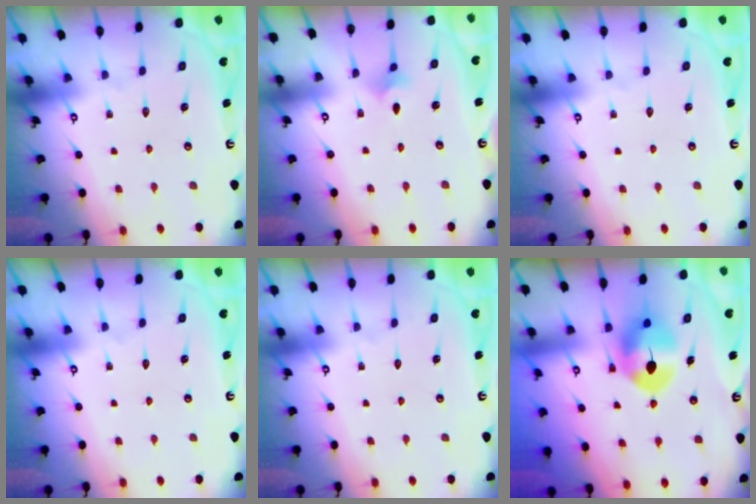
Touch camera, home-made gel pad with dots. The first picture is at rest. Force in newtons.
{"total": 1.8, "press": 1.7, "slide": 0.5}
{"total": 0.0}
{"total": 0.0}
{"total": 0.0}
{"total": 8.8, "press": 8.7, "slide": 1.2}